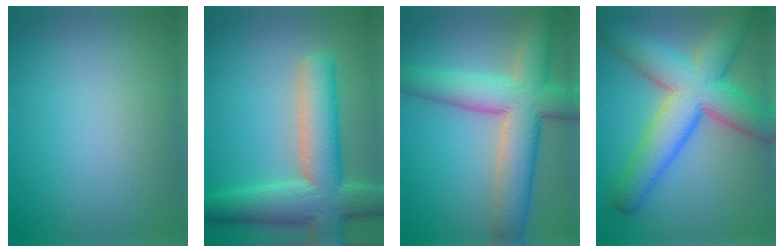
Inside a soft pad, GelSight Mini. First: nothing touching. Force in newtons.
{"total": 8.4, "press": 8.4, "slide": 0.5}
{"total": 8.8, "press": 8.7, "slide": 0.4}
{"total": 9.9, "press": 9.9, "slide": 0.4}